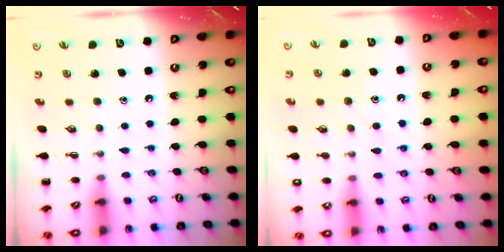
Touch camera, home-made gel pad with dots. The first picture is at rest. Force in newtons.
{"total": 10.0, "press": 9.9, "slide": 1.4}